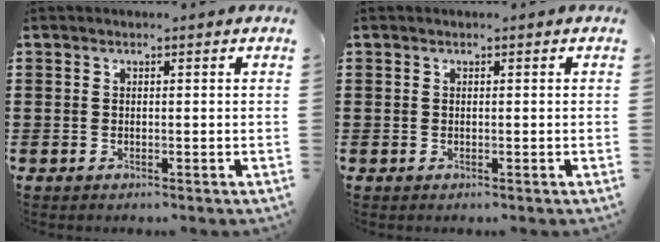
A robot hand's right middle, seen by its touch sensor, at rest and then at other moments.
{"total": 0.0}